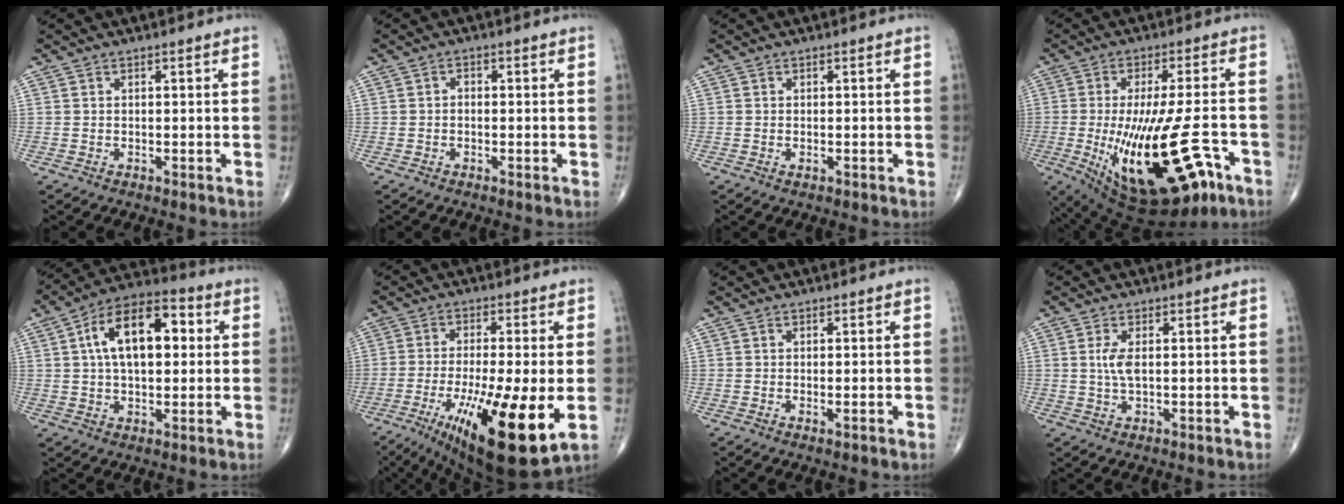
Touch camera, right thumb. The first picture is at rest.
{"total": 1.1, "force": [-0.2, 0.8, 0.8], "torque": [-0.005, 0.005, -0.007]}
{"total": 0.8, "force": [-0.3, 0.4, 0.7], "torque": [-0.010, 0.000, -0.005]}
{"total": 23.7, "force": [-8.8, 9.0, 20.1], "torque": [-0.325, 0.003, -0.116]}
{"total": 15.8, "force": [3.1, 8.6, 13.0], "torque": [-0.197, 0.025, 0.043]}
{"total": 19.9, "force": [-5.9, 4.6, 18.5], "torque": [-0.297, -0.027, -0.080]}
{"total": 1.2, "force": [-0.3, 0.2, 1.1], "torque": [-0.016, -0.003, -0.003]}
{"total": 3.5, "force": [0.5, 1.3, 3.2], "torque": [-0.074, -0.001, 0.014]}